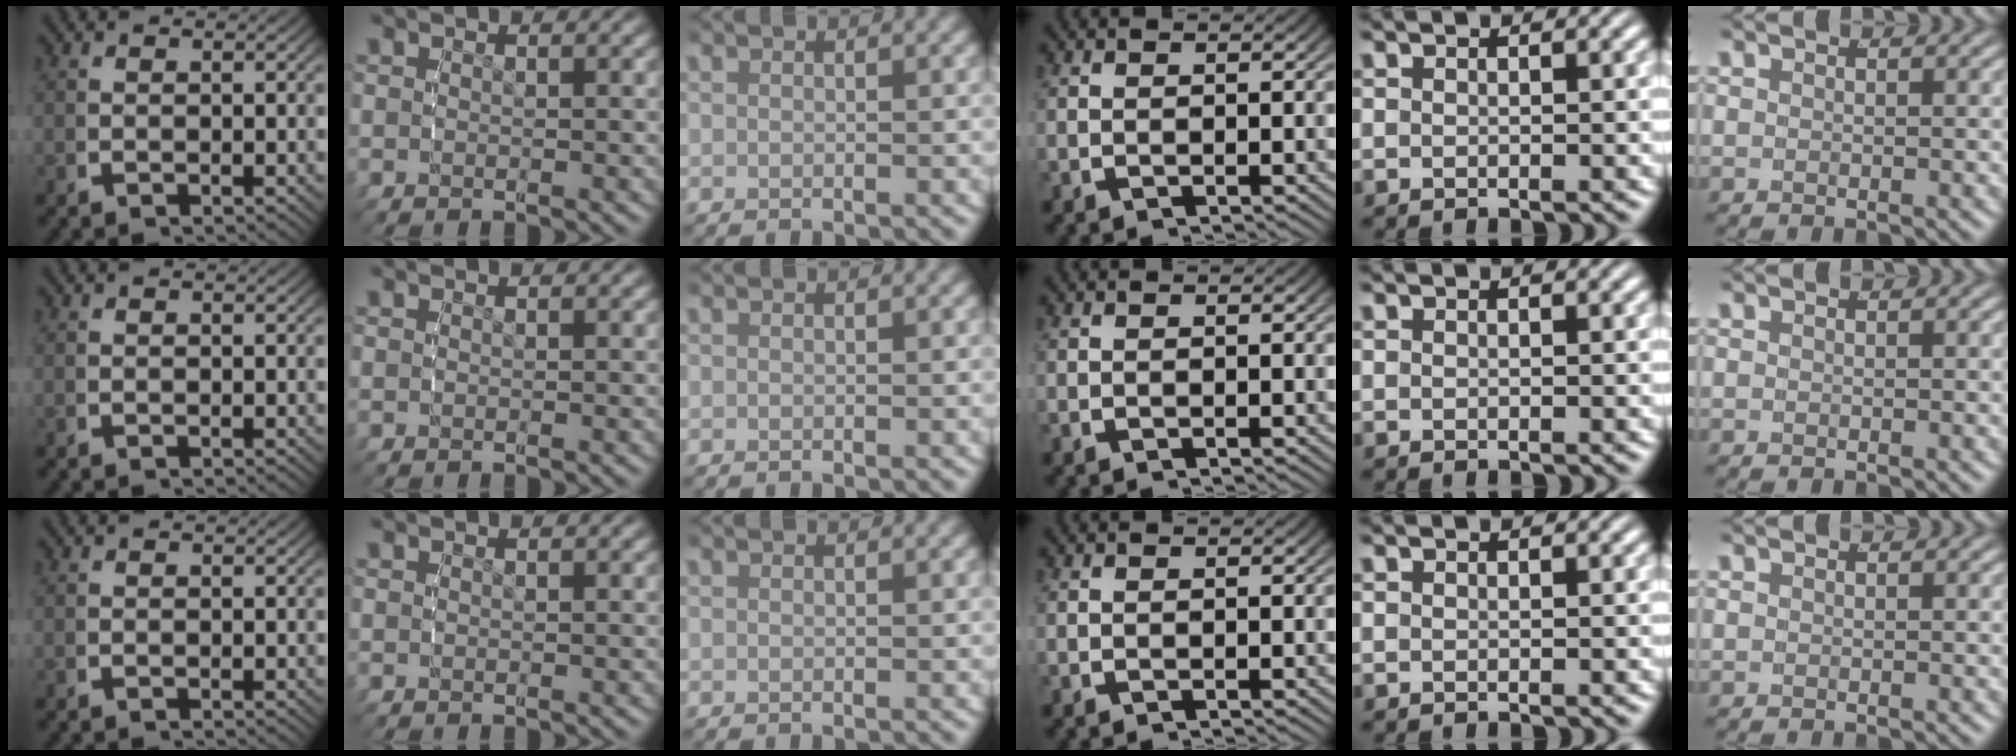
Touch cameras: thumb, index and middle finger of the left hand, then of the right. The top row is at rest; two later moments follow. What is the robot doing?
{"motion": "reach", "object": "jacket"}